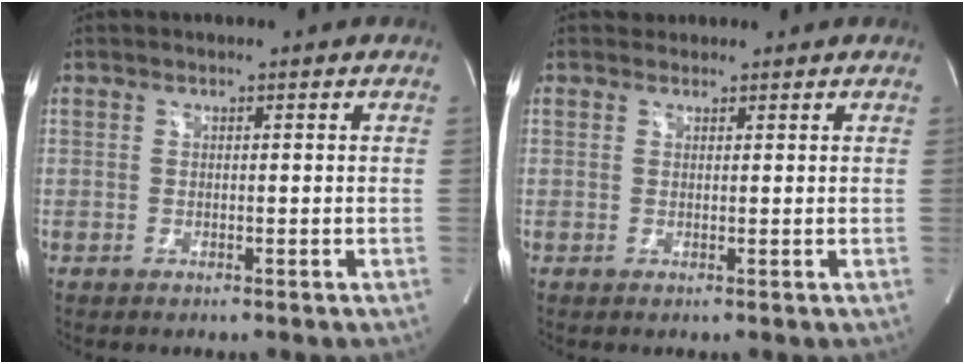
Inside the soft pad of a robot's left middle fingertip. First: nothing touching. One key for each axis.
{"total": 1.1, "fx": 0.9, "fy": 0.5, "fz": -0.3, "tx": 0.001, "ty": 0.009, "tz": 0.012}